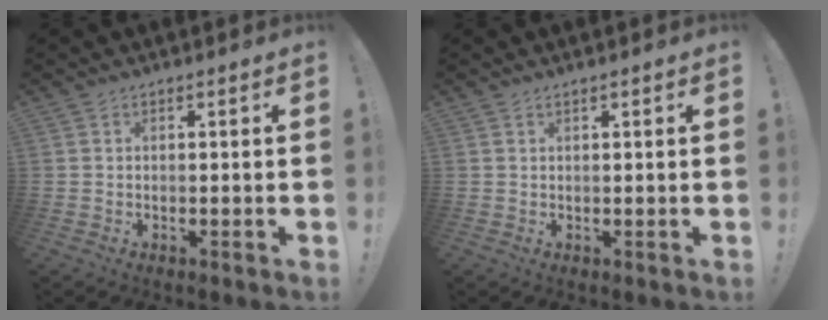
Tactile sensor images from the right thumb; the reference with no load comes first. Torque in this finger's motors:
{"motor_torque": [-0.03, 0.05, -0.08, 0.06, -0.06]}